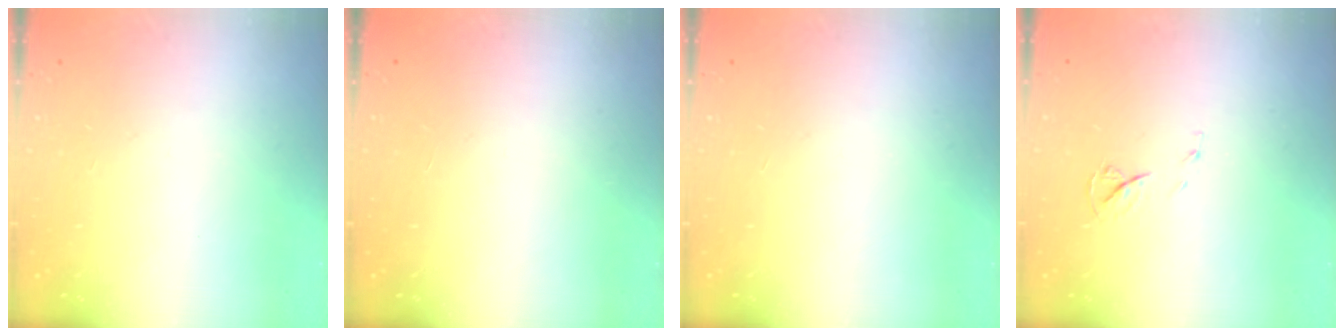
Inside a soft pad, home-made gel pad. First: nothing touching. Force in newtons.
{"total": 1.6, "press": 1.6, "slide": 0.1}
{"total": 0.0}
{"total": 5.7, "press": 5.6, "slide": 0.5}